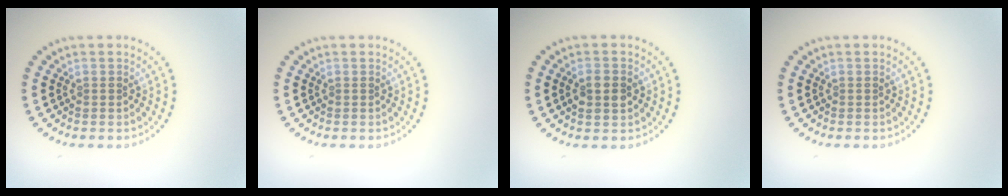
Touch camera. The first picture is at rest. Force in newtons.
{"total": 0.0}
{"total": 2.0, "press": 2.0, "slide": 0.1}
{"total": 0.0}